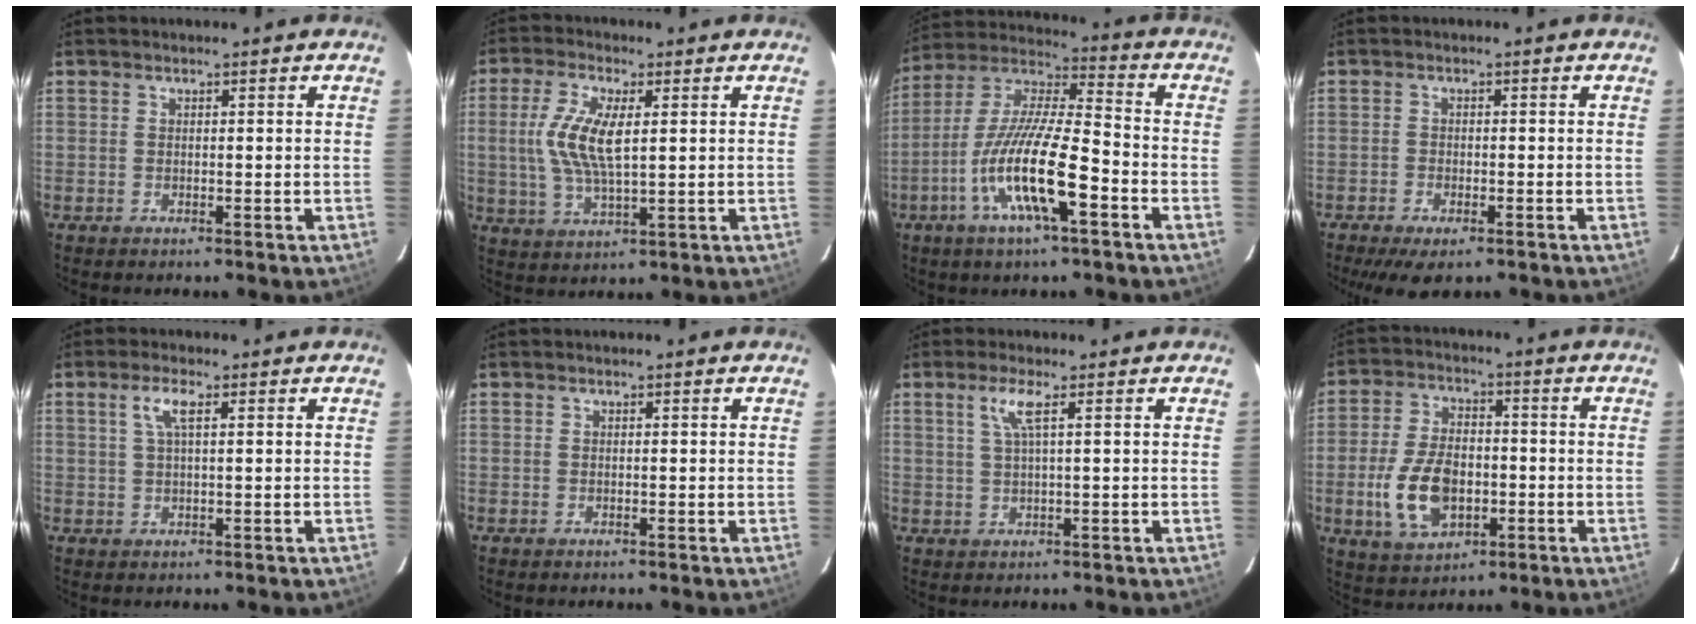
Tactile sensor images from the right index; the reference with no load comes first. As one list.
[{"total": 9.7, "force": [1.5, 3.4, 8.9], "torque": [-0.185, 0.003, 0.031]}, {"total": 16.4, "force": [-6.8, 3.0, 14.6], "torque": [-0.287, -0.015, -0.135]}, {"total": 6.7, "force": [-4.7, 2.5, 4.0], "torque": [-0.099, -0.022, -0.078]}, {"total": 3.3, "force": [1.2, 0.7, 3.0], "torque": [-0.060, 0.007, 0.023]}, {"total": 0.0}, {"total": 3.3, "force": [1.4, -0.3, 3.0], "torque": [-0.061, 0.001, 0.029]}, {"total": 12.5, "force": [-3.0, 7.5, 9.5], "torque": [-0.199, 0.002, -0.044]}]